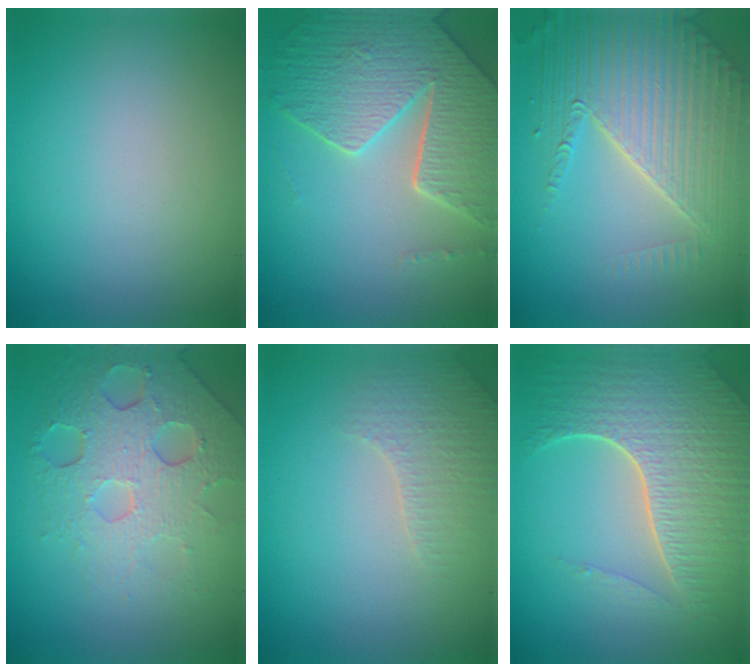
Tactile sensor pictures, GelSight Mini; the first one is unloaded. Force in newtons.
{"total": 7.6, "press": 5.7, "slide": 5.1}
{"total": 7.0, "press": 5.4, "slide": 4.4}
{"total": 6.8, "press": 4.9, "slide": 4.7}
{"total": 2.6, "press": 2.5, "slide": 0.5}
{"total": 7.3, "press": 5.3, "slide": 4.9}